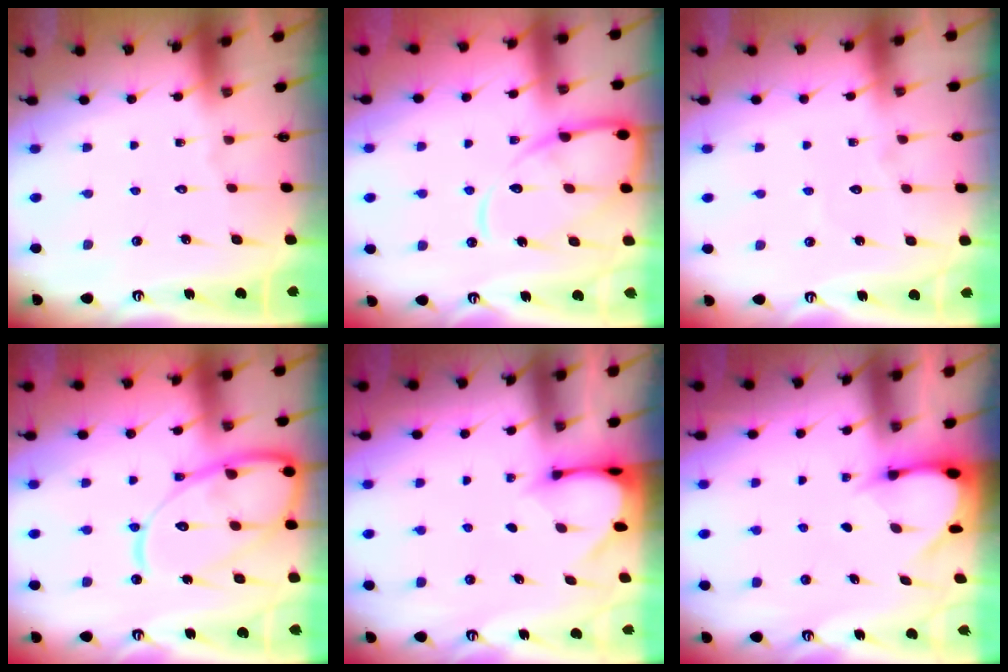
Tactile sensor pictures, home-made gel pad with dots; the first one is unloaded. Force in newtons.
{"total": 13.3, "press": 13.2, "slide": 1.2}
{"total": 2.6, "press": 2.6, "slide": 0.3}
{"total": 16.9, "press": 16.8, "slide": 1.6}
{"total": 3.0, "press": 3.0, "slide": 0.3}
{"total": 3.6, "press": 3.6, "slide": 0.2}